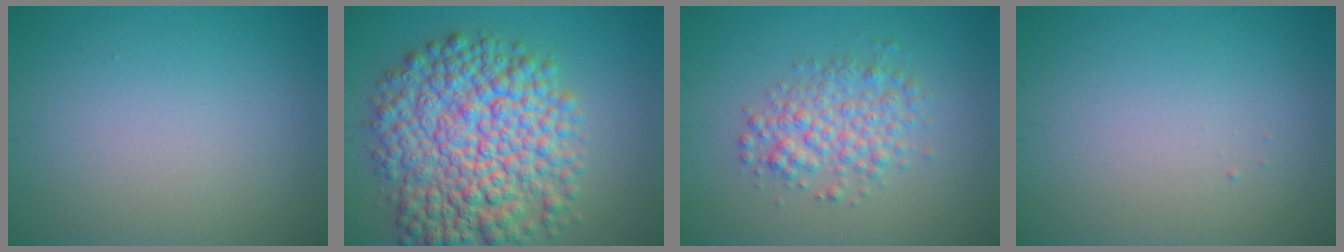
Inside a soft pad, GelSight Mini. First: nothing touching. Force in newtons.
{"total": 11.7, "press": 11.7, "slide": 0.3}
{"total": 3.6, "press": 3.6, "slide": 0.1}
{"total": 0.0}